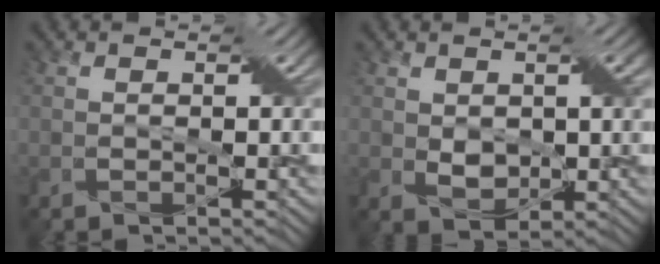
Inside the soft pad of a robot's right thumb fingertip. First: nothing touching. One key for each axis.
{"total": 3.2, "fx": 0.6, "fy": 2.1, "fz": 2.3, "tx": -0.045, "ty": -0.002, "tz": 0.016}